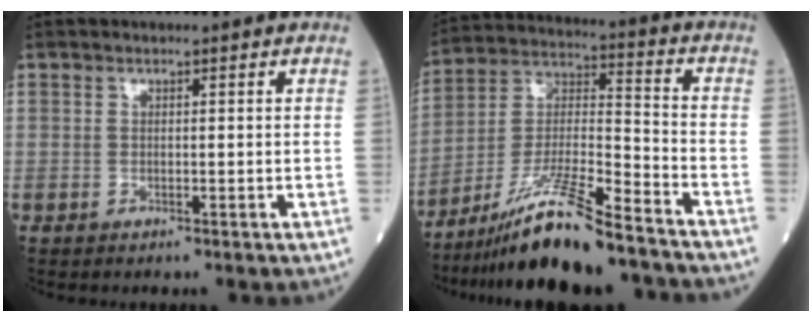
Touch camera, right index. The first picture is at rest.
{"total": 15.7, "force": [-12.5, 0.7, 9.3], "torque": [-0.179, -0.013, -0.225]}